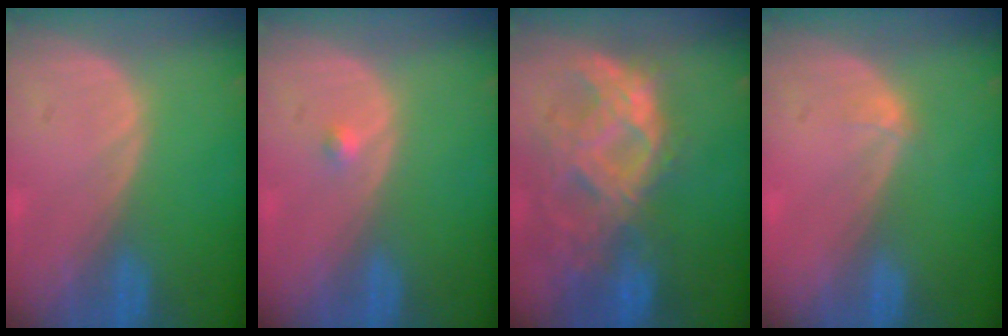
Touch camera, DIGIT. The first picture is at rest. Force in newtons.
{"total": 0.9, "press": 0.7, "slide": 0.6}
{"total": 10.9, "press": 9.3, "slide": 5.7}
{"total": 0.7, "press": 0.7, "slide": 0.1}